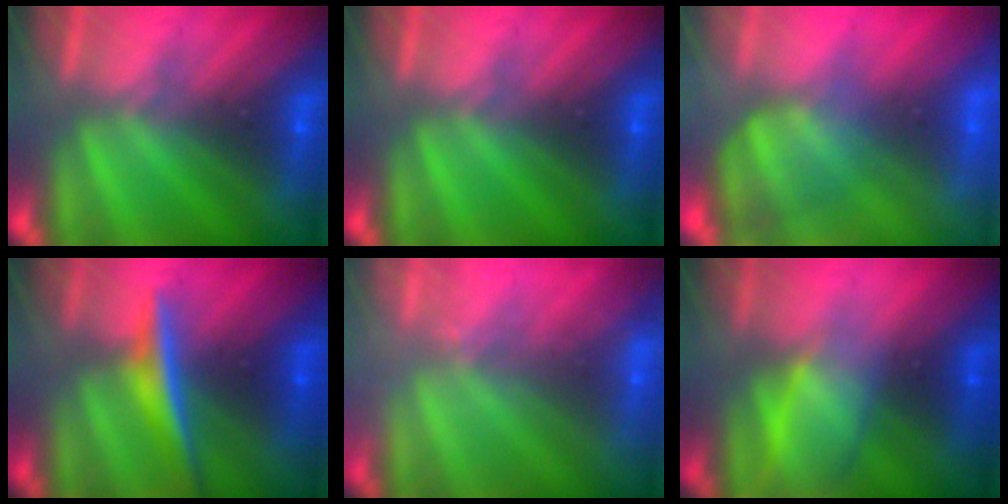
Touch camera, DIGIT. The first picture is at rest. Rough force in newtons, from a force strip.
{"total": 0.0}
{"total": 2.9}
{"total": 4.2}
{"total": 2.6}
{"total": 2.9}